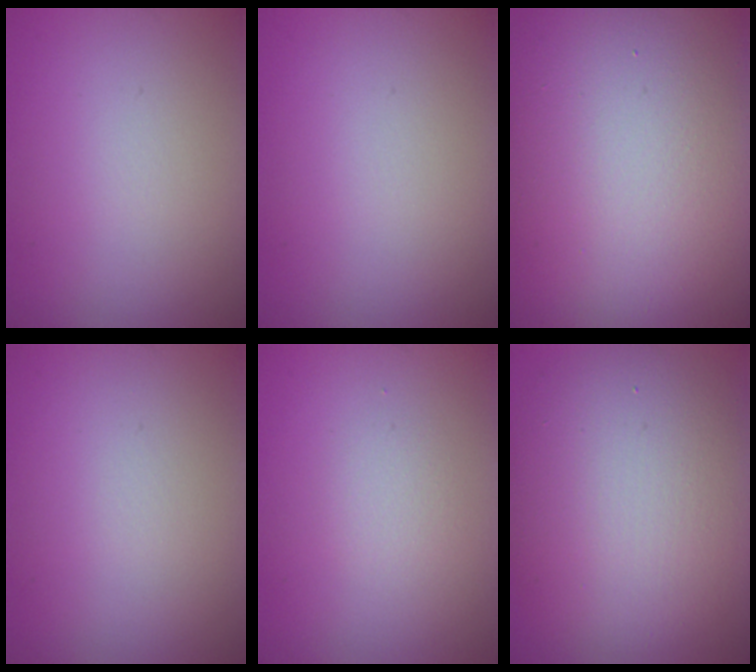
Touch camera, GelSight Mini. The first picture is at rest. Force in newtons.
{"total": 1.6, "press": 1.6, "slide": 0.0}
{"total": 22.1, "press": 22.1, "slide": 1.1}
{"total": 0.0}
{"total": 1.2, "press": 1.2, "slide": 0.1}
{"total": 12.3, "press": 12.3, "slide": 0.6}